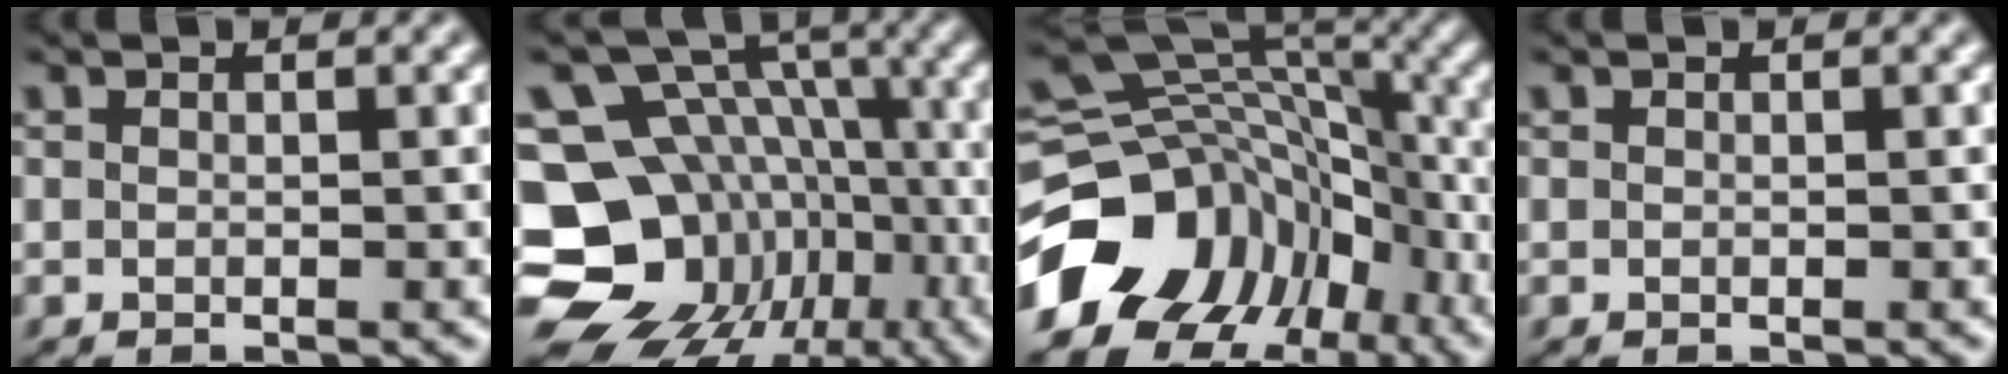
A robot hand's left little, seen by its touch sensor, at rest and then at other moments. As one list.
[{"total": 16.7, "force": [-5.9, 13.8, 7.2], "torque": [-0.138, -0.004, -0.083]}, {"total": 14.4, "force": [-8.0, 10.5, 5.9], "torque": [-0.126, 0.010, -0.125]}, {"total": 0.0}]